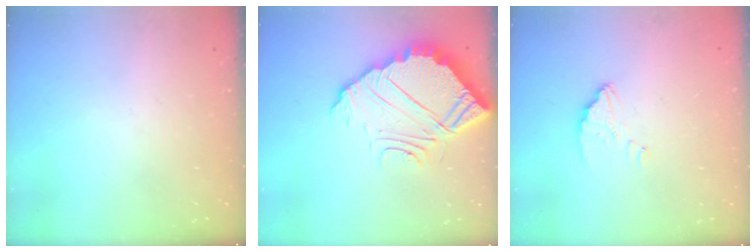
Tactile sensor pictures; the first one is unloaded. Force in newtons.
{"total": 9.9, "press": 9.9, "slide": 0.6}
{"total": 3.0, "press": 3.0, "slide": 0.2}